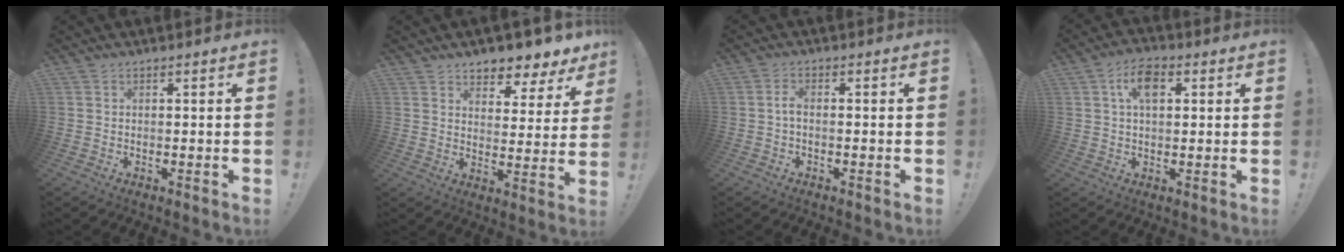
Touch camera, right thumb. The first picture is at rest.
{"total": 6.5, "force": [5.8, 2.6, 1.5], "torque": [-0.018, -0.059, 0.104]}
{"total": 2.4, "force": [-0.7, 0.8, 2.1], "torque": [-0.054, 0.007, -0.014]}
{"total": 7.7, "force": [2.5, 4.3, 5.9], "torque": [-0.094, 0.005, 0.043]}